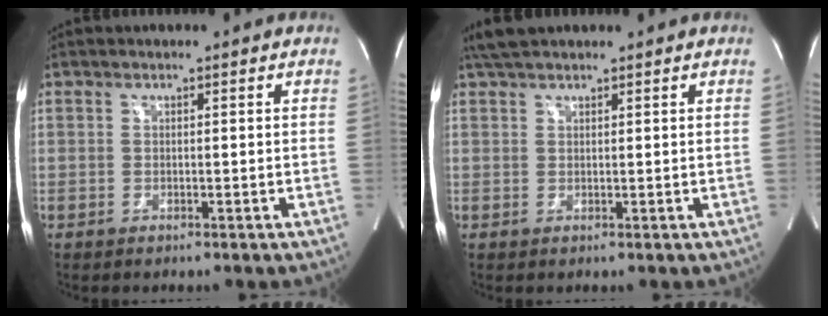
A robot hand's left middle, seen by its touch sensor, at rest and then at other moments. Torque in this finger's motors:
{"motor_torque": [0.16, 0.13, -0.12, -0.01]}